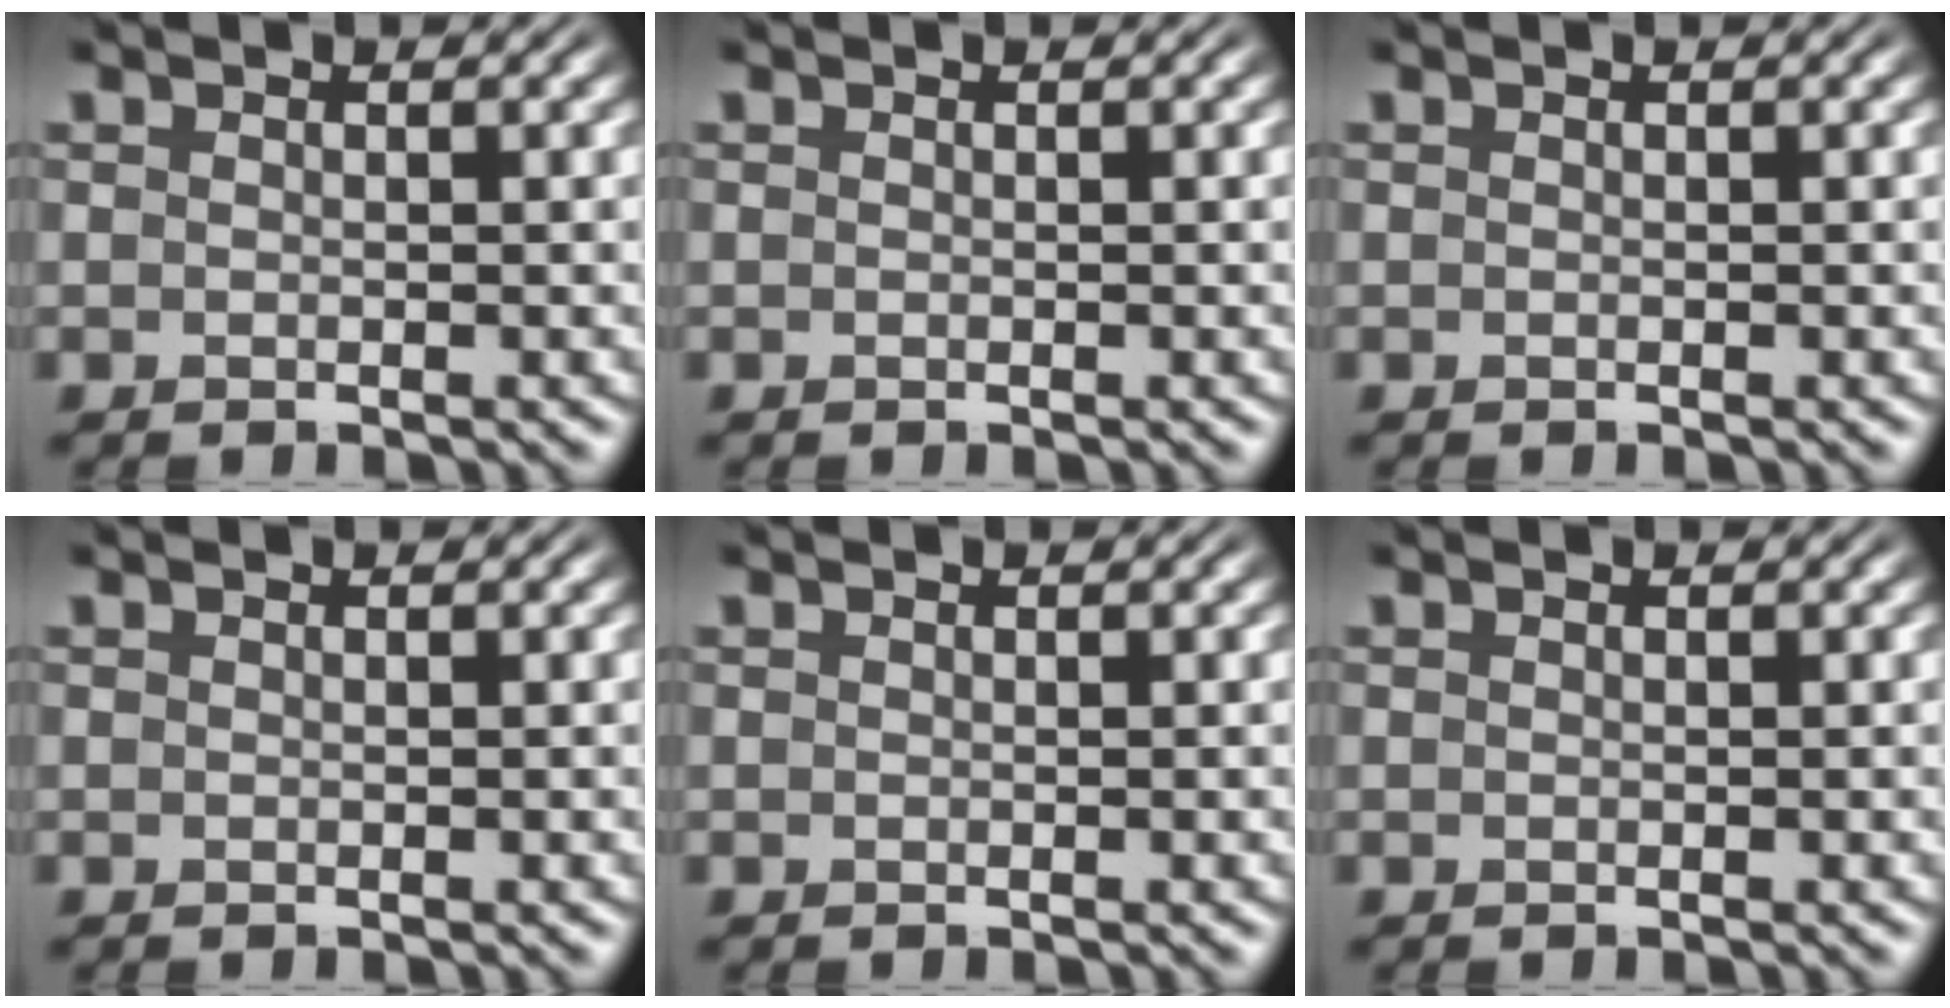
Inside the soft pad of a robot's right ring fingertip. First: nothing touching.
{"total": 0.0}
{"total": 0.0}
{"total": 0.0}
{"total": 0.0}
{"total": 0.0}